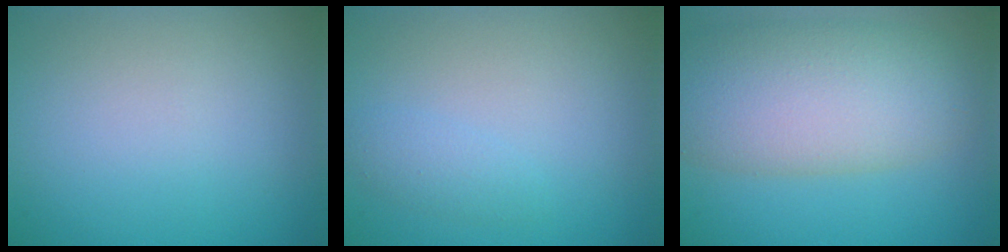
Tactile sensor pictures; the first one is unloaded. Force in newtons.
{"total": 1.3, "press": 1.3, "slide": 0.0}
{"total": 9.2, "press": 9.2, "slide": 0.5}